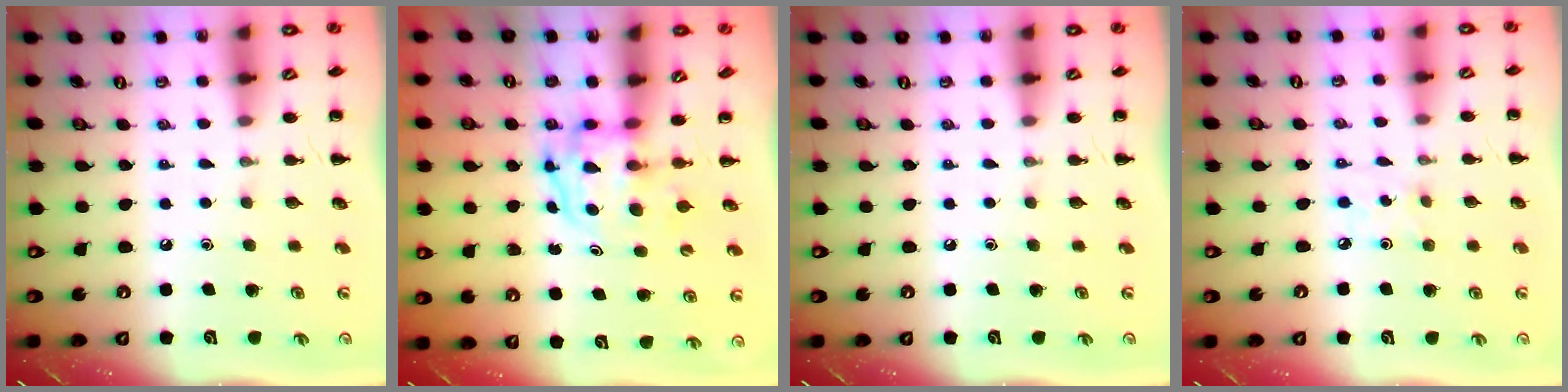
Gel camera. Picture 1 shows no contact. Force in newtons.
{"total": 3.9, "press": 3.9, "slide": 0.6}
{"total": 0.0}
{"total": 2.1, "press": 2.0, "slide": 0.4}